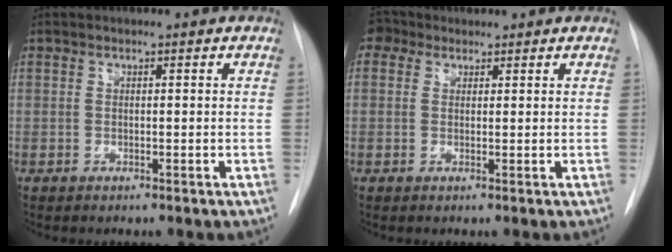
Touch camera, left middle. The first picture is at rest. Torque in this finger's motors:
{"motor_torque": [-0.01, 0.00, -0.14, -0.01]}